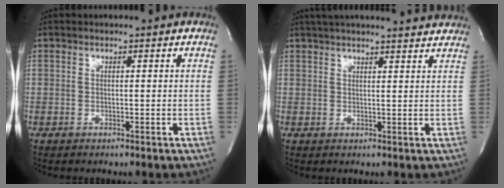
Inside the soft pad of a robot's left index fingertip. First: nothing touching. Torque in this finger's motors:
{"motor_torque": [0.39, -0.52, 0.34, 0.06]}